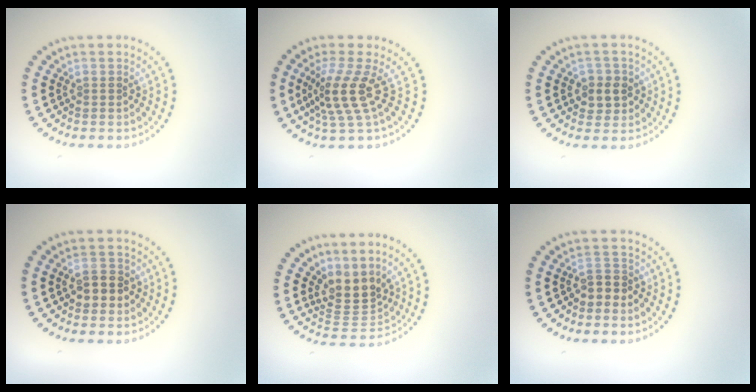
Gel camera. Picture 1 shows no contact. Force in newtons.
{"total": 3.8, "press": 2.8, "slide": 2.6}
{"total": 2.2, "press": 2.1, "slide": 0.7}
{"total": 2.5, "press": 2.4, "slide": 0.5}
{"total": 3.2, "press": 2.4, "slide": 2.1}
{"total": 1.7, "press": 1.5, "slide": 0.8}